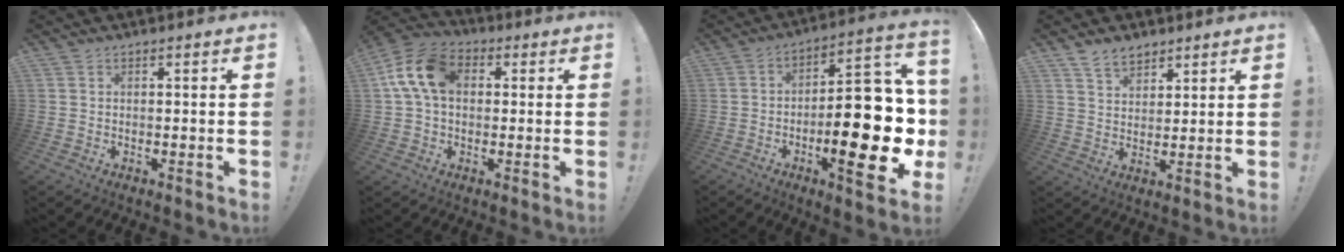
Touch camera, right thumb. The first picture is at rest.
{"total": 13.1, "force": [2.7, 8.8, 9.4], "torque": [-0.172, 0.015, 0.055]}
{"total": 23.9, "force": [-5.5, 9.0, 21.4], "torque": [-0.288, 0.029, -0.077]}
{"total": 6.6, "force": [5.1, 3.6, 2.3], "torque": [-0.040, -0.026, 0.097]}